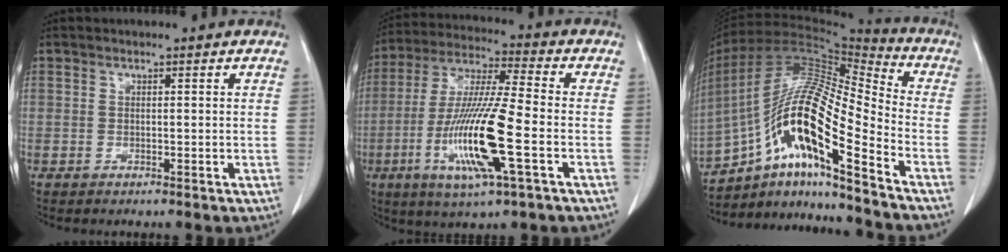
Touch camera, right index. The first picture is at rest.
{"total": 16.3, "force": [-4.7, 0.8, 15.6], "torque": [-0.320, -0.019, -0.088]}
{"total": 19.4, "force": [-10.3, 2.3, 16.2], "torque": [-0.326, 0.011, -0.186]}